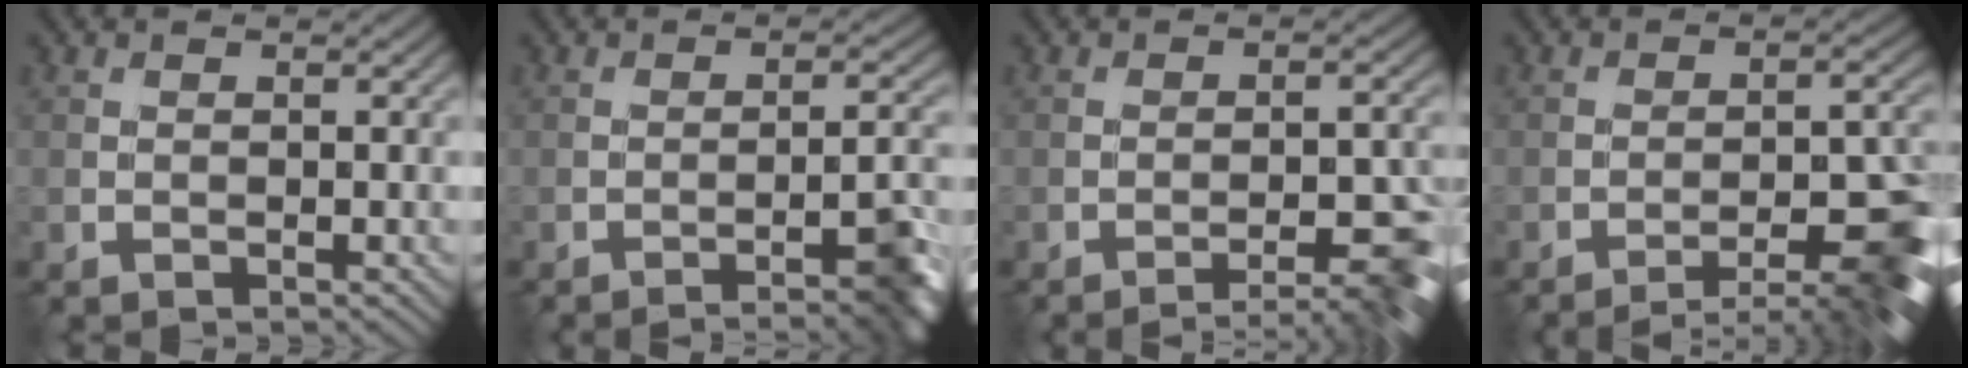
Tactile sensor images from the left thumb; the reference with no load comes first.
{"total": 6.1, "force": [-3.5, 1.1, 4.9], "torque": [-0.058, 0.006, -0.051]}
{"total": 6.4, "force": [-4.2, 1.3, 4.6], "torque": [-0.062, 0.005, -0.049]}
{"total": 8.6, "force": [-5.7, 2.0, 6.1], "torque": [-0.081, 0.005, -0.071]}